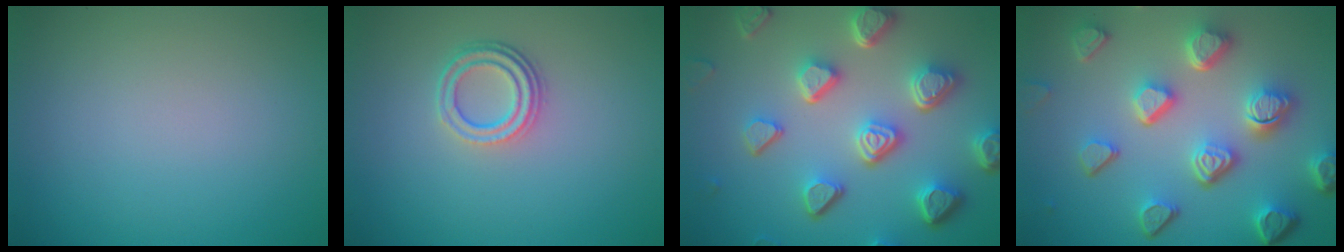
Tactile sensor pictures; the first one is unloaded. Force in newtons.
{"total": 3.2, "press": 2.3, "slide": 2.2}
{"total": 7.5, "press": 5.7, "slide": 4.9}
{"total": 7.1, "press": 5.4, "slide": 4.6}